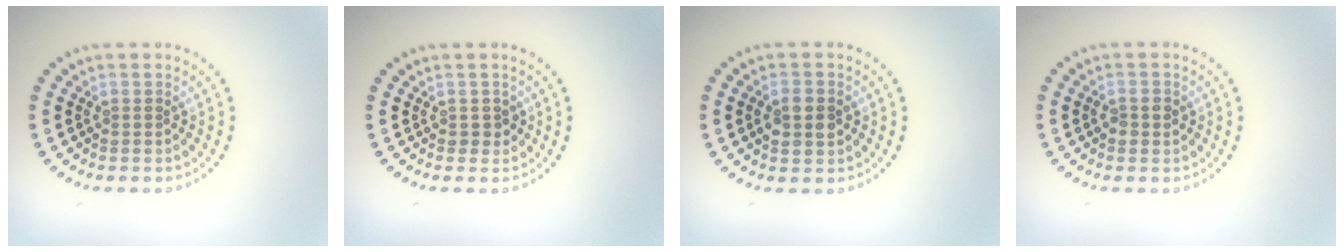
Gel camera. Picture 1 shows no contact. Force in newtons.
{"total": 1.0, "press": 0.9, "slide": 0.3}
{"total": 2.9, "press": 2.9, "slide": 0.1}
{"total": 1.3, "press": 1.3, "slide": 0.2}